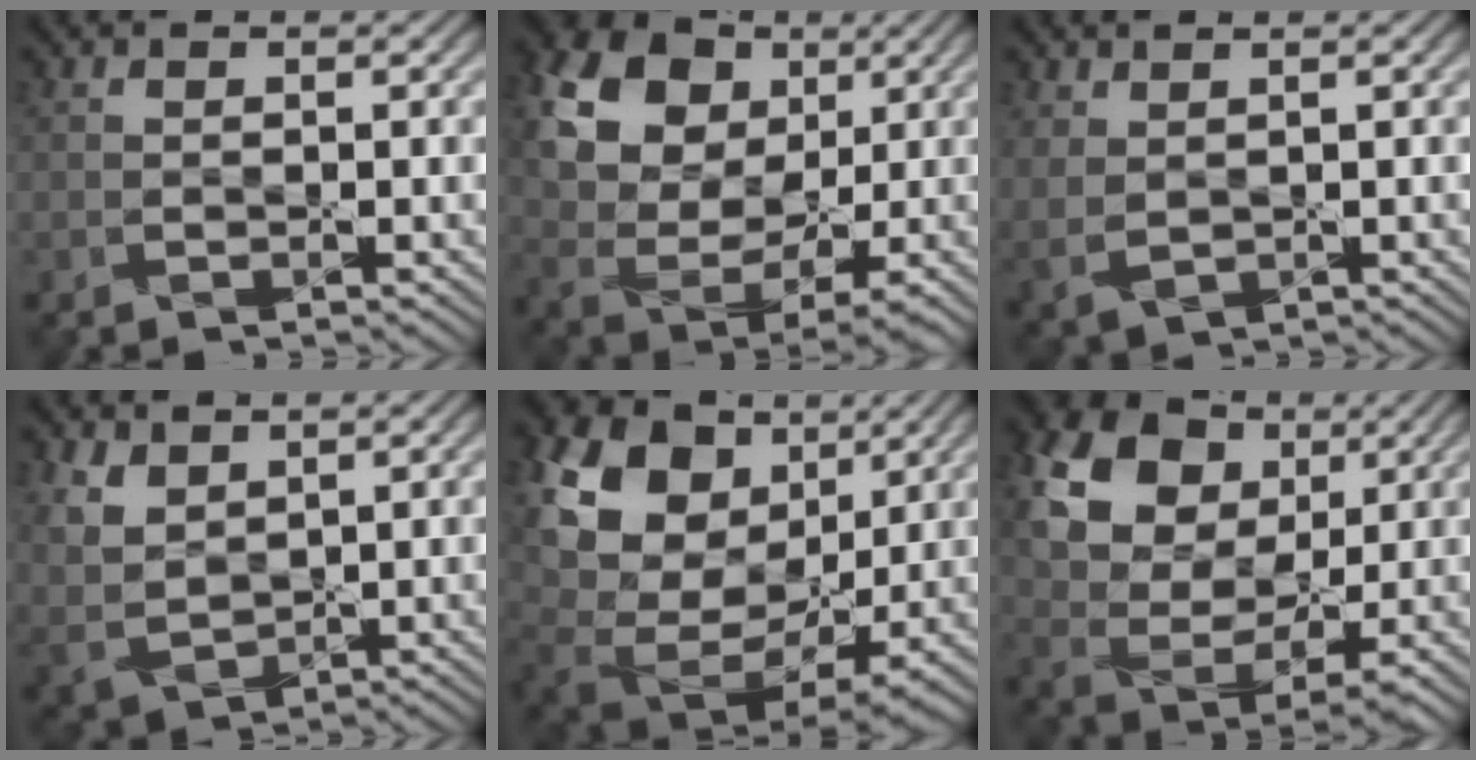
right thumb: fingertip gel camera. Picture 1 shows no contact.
{"total": 18.8, "force": [8.1, 13.4, 10.5], "torque": [-0.252, 0.054, 0.156]}
{"total": 2.6, "force": [1.1, 1.6, 1.8], "torque": [-0.054, -0.003, 0.030]}
{"total": 5.9, "force": [3.0, 3.8, 3.3], "torque": [-0.101, -0.005, 0.066]}
{"total": 18.7, "force": [7.9, 13.6, 10.2], "torque": [-0.277, 0.047, 0.158]}
{"total": 18.4, "force": [8.4, 12.6, 10.5], "torque": [-0.248, 0.056, 0.167]}